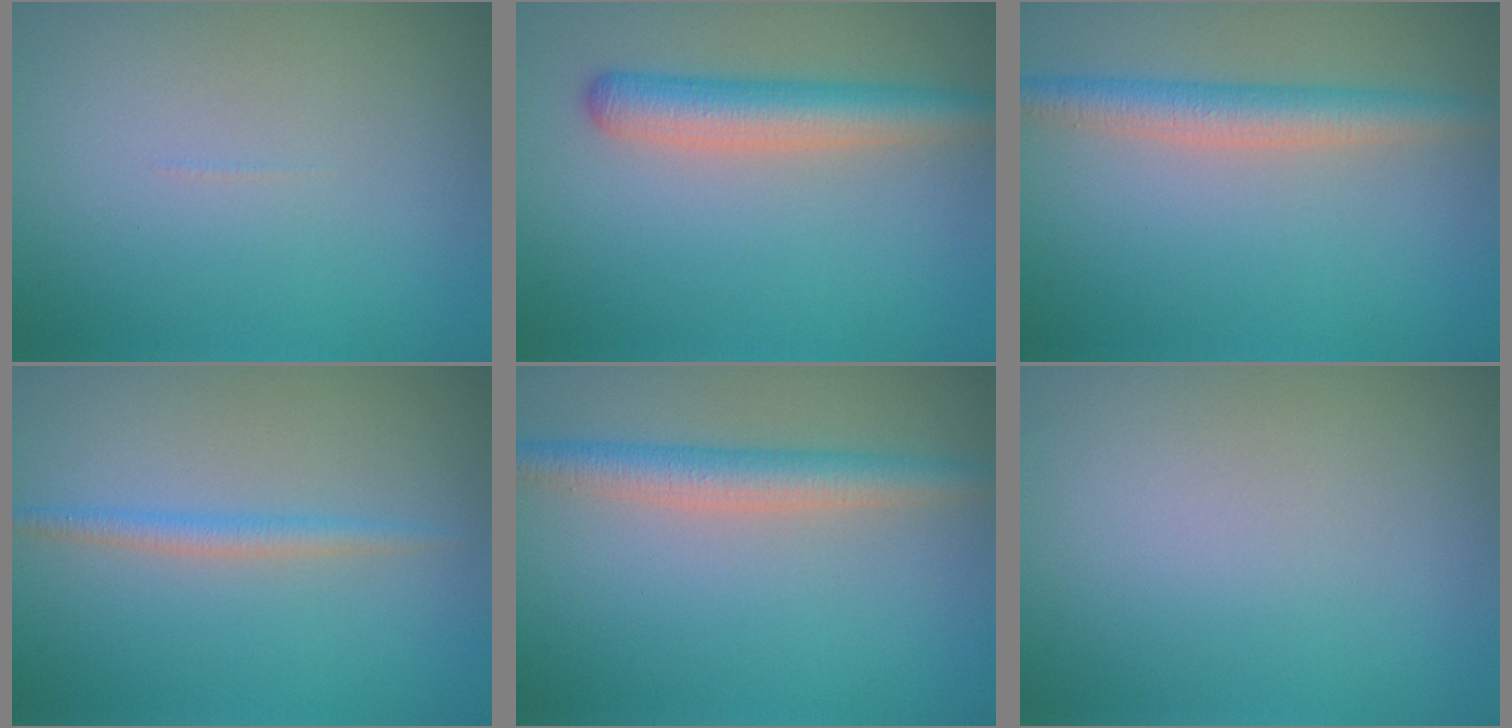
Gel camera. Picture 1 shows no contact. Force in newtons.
{"total": 4.1, "press": 4.1, "slide": 0.1}
{"total": 3.3, "press": 3.3, "slide": 0.0}
{"total": 1.7, "press": 1.7, "slide": 0.0}
{"total": 3.3, "press": 3.3, "slide": 0.0}
{"total": 0.0}